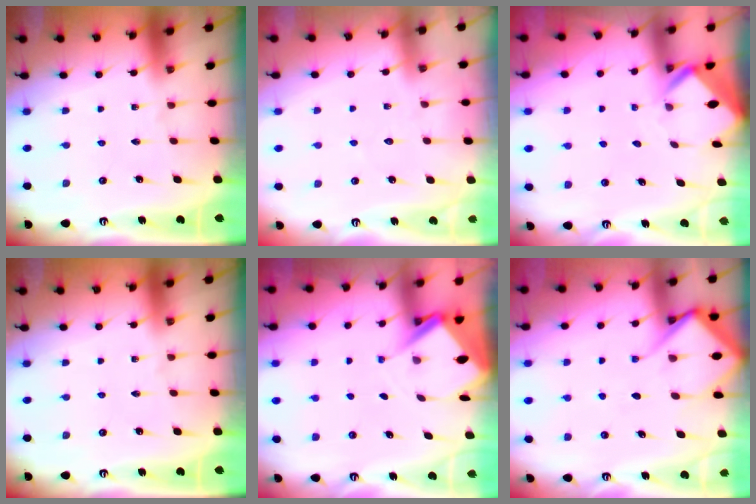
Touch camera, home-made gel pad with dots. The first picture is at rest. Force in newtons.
{"total": 3.6, "press": 3.6, "slide": 0.5}
{"total": 3.0, "press": 3.0, "slide": 0.2}
{"total": 0.0}
{"total": 5.4, "press": 5.4, "slide": 0.4}
{"total": 8.6, "press": 8.5, "slide": 0.9}